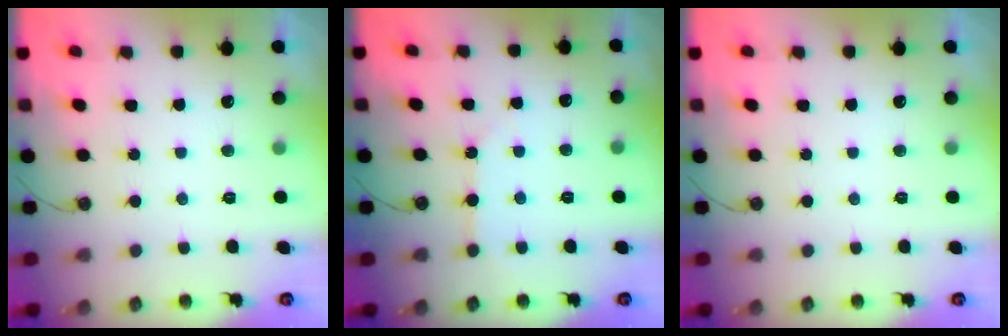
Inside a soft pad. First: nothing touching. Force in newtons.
{"total": 3.6, "press": 3.6, "slide": 0.5}
{"total": 0.0}